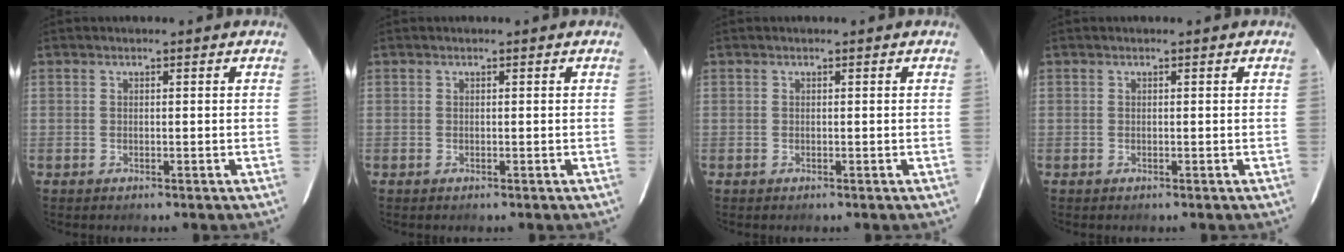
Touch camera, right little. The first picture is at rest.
{"total": 0.0}
{"total": 0.0}
{"total": 0.0}